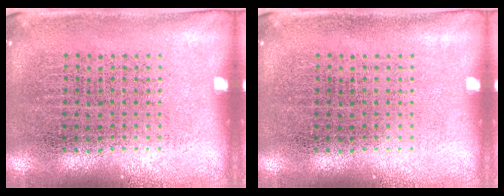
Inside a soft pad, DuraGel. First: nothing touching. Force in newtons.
{"total": 0.0}